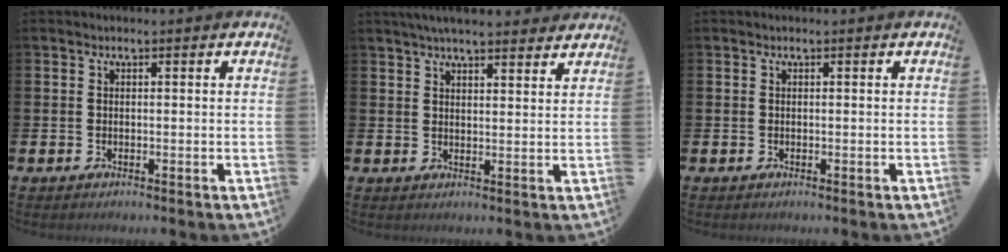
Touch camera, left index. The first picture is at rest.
{"total": 4.6, "force": [4.4, 0.5, 1.4], "torque": [-0.033, -0.013, 0.080]}
{"total": 0.0}